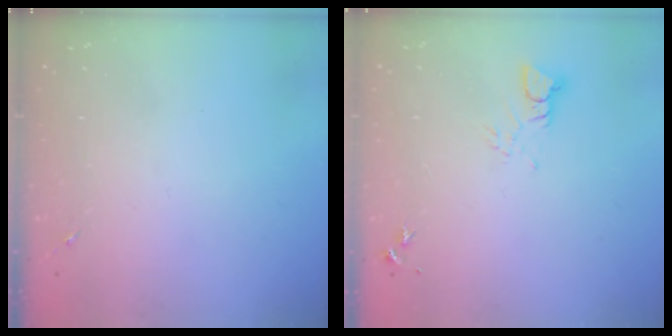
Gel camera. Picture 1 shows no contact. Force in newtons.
{"total": 3.2, "press": 3.2, "slide": 0.2}